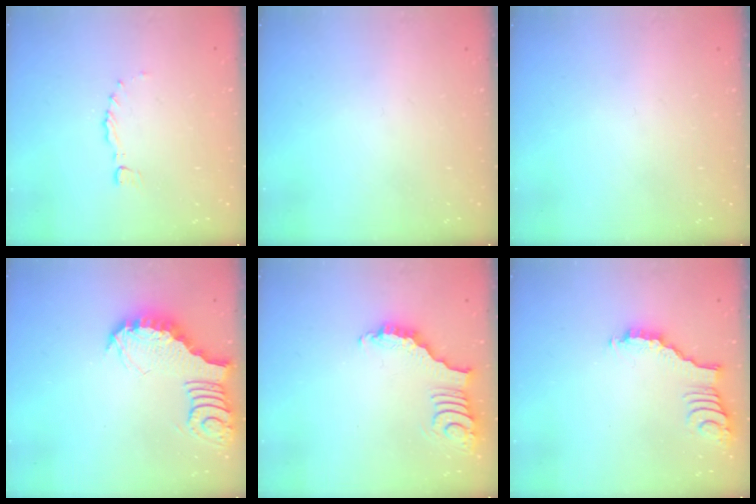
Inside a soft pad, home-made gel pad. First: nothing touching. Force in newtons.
{"total": 0.0}
{"total": 0.0}
{"total": 3.8, "press": 3.8, "slide": 0.4}
{"total": 3.8, "press": 3.7, "slide": 0.5}
{"total": 3.0, "press": 2.9, "slide": 0.4}